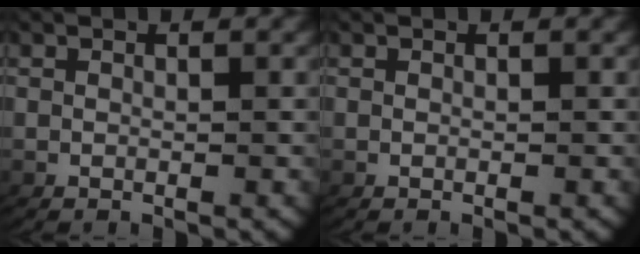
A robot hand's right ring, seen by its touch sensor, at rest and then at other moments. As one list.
[{"total": 0.0}]